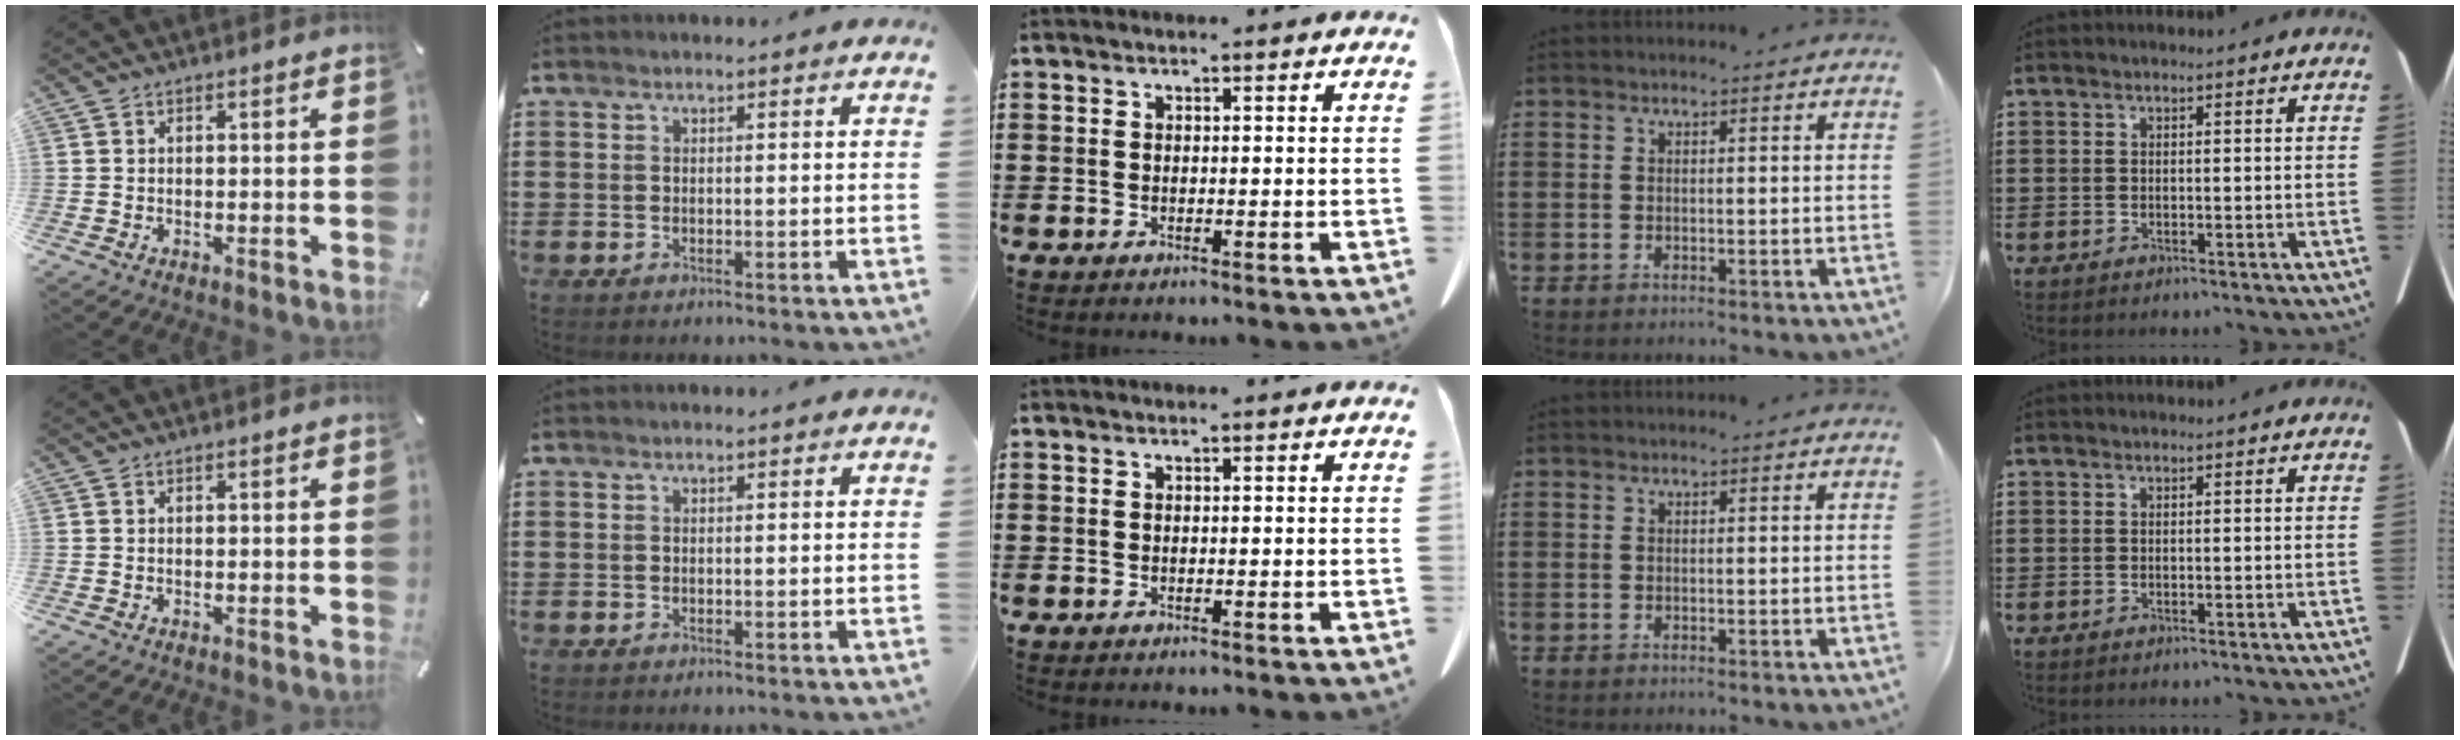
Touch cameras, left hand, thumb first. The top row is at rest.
{}